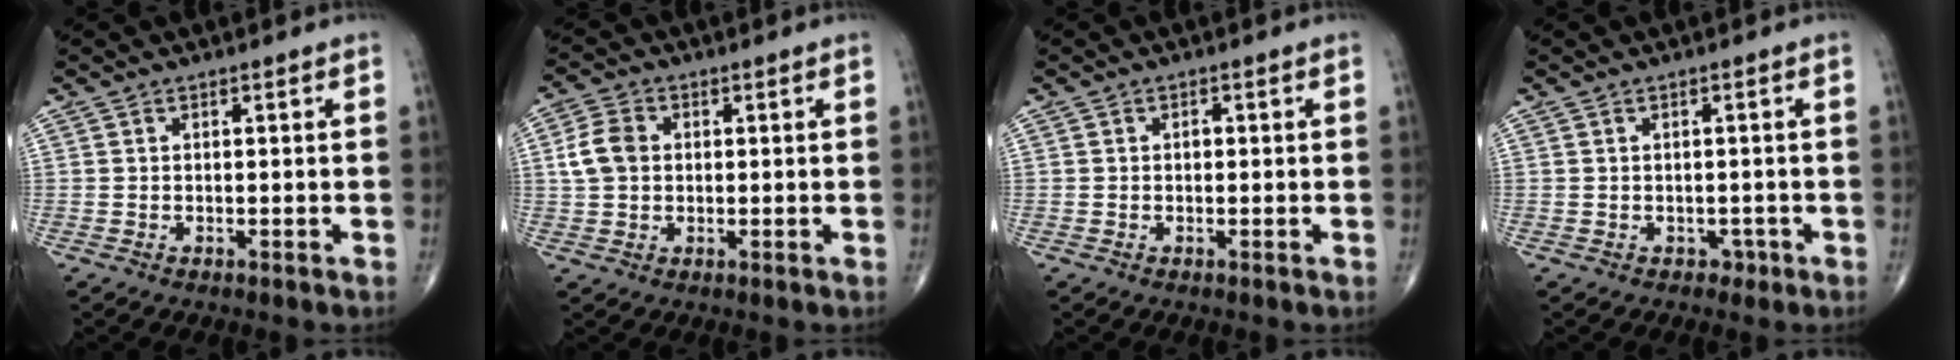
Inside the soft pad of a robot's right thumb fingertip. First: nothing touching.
{"total": 5.9, "force": [0.8, 4.5, 3.7], "torque": [-0.072, 0.009, 0.012]}
{"total": 0.9, "force": [0.0, 0.7, 0.6], "torque": [-0.004, 0.002, -0.003]}
{"total": 1.5, "force": [-0.7, 1.2, 0.5], "torque": [0.002, 0.004, -0.009]}